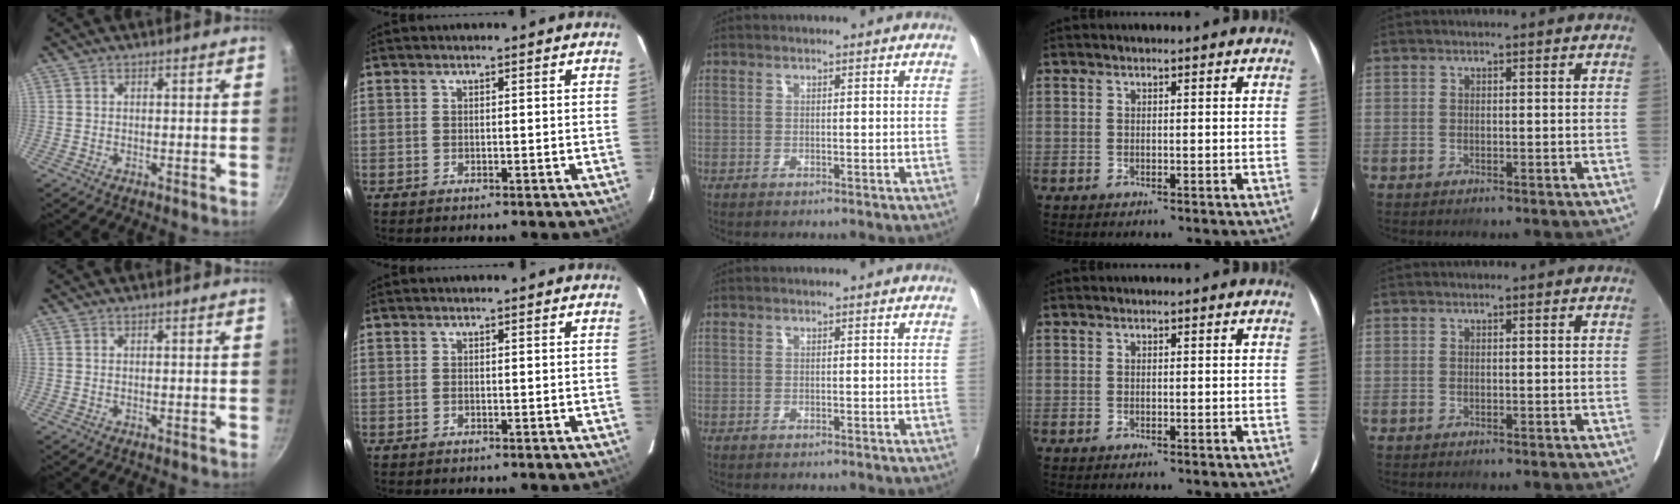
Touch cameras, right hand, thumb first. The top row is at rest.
{}